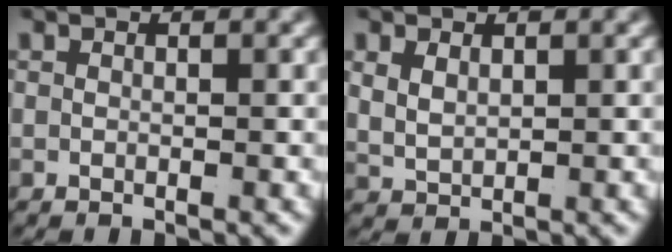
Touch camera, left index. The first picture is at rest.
{"total": 2.6, "force": [0.9, 2.0, 1.3], "torque": [-0.041, -0.011, 0.029]}